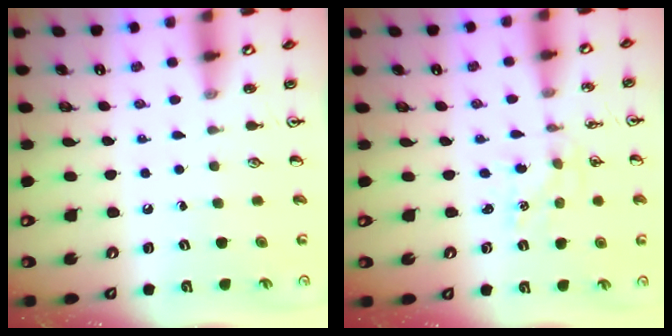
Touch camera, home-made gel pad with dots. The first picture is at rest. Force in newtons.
{"total": 1.5, "press": 1.5, "slide": 0.2}